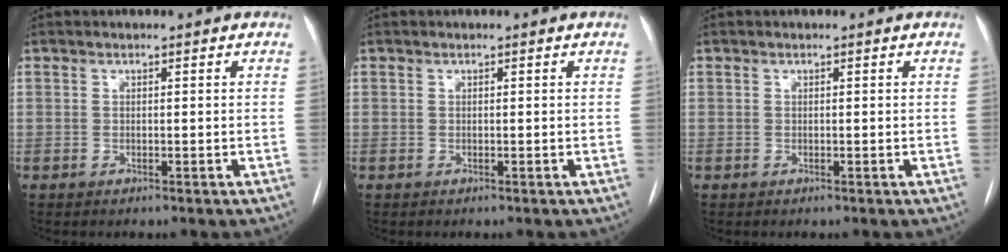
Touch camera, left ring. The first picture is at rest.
{"total": 0.0}
{"total": 0.0}